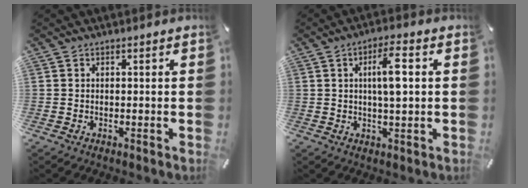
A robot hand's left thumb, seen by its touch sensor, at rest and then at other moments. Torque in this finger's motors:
{"motor_torque": [1.42, 1.52, 1.01, -0.05, 0.05]}